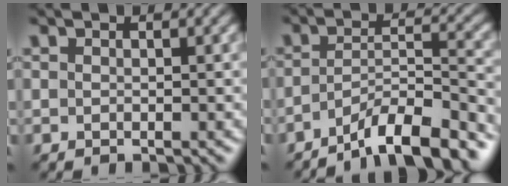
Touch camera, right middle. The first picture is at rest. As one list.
[{"total": 8.2, "force": [-6.1, 1.7, 5.2], "torque": [-0.075, 0.005, -0.103]}]